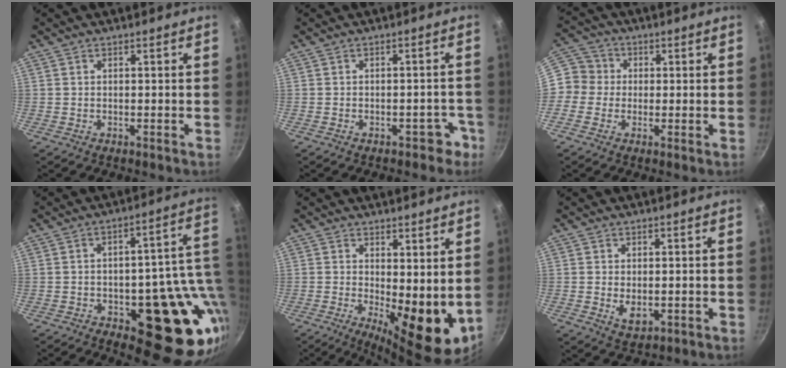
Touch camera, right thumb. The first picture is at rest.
{"total": 3.7, "force": [-2.3, 2.4, 1.7], "torque": [0.013, 0.037, -0.014]}
{"total": 6.7, "force": [0.1, 6.5, 1.8], "torque": [0.000, 0.016, -0.019]}
{"total": 22.1, "force": [-3.1, 10.0, 19.4], "torque": [-0.180, -0.007, -0.033]}
{"total": 11.3, "force": [1.0, 4.3, 10.4], "torque": [-0.123, -0.028, 0.023]}
{"total": 4.1, "force": [-0.3, 2.7, 3.1], "torque": [-0.051, -0.011, 0.002]}